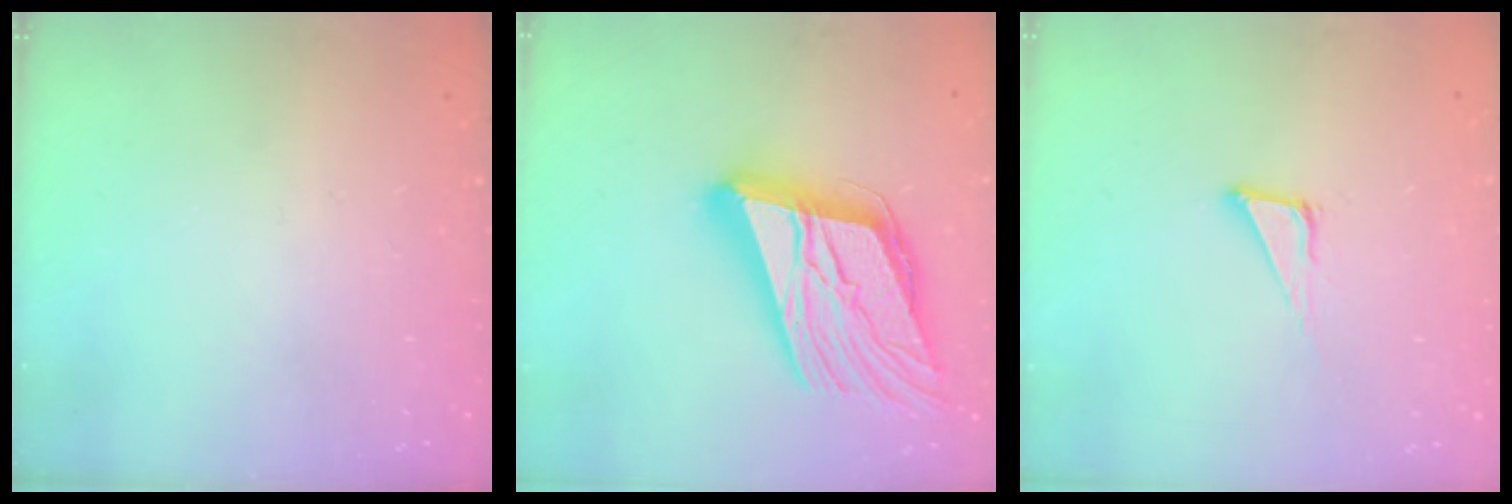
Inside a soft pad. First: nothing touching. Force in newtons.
{"total": 27.8, "press": 27.3, "slide": 5.1}
{"total": 4.7, "press": 4.7, "slide": 0.2}